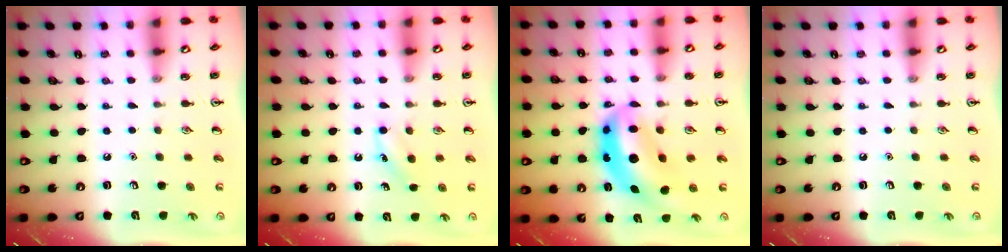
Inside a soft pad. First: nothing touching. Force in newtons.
{"total": 3.9, "press": 3.7, "slide": 1.3}
{"total": 11.2, "press": 10.7, "slide": 3.2}
{"total": 0.0}